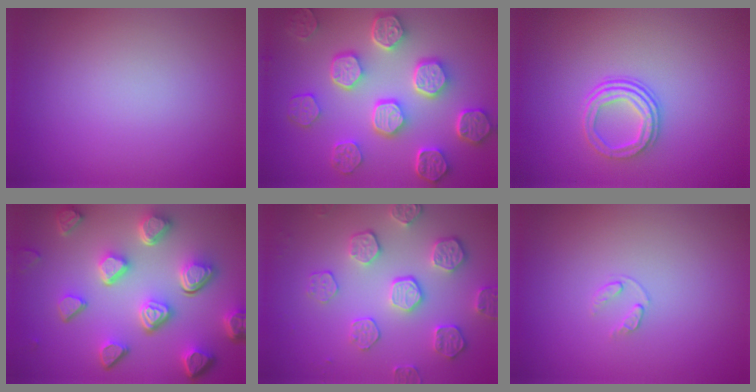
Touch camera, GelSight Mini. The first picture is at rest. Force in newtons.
{"total": 7.9, "press": 6.1, "slide": 5.0}
{"total": 3.1, "press": 2.4, "slide": 1.9}
{"total": 7.6, "press": 5.6, "slide": 5.2}
{"total": 4.2, "press": 3.9, "slide": 1.6}
{"total": 0.8, "press": 0.5, "slide": 0.6}